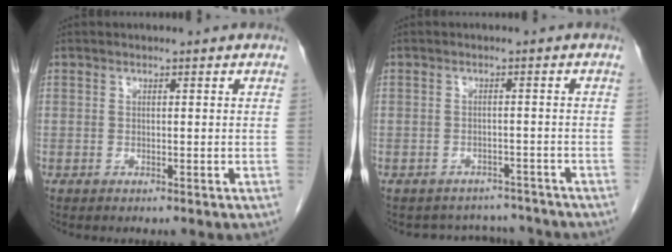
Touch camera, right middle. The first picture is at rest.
{"total": 6.4, "force": [-6.0, 2.3, -0.1], "torque": [0.003, 0.017, -0.069]}